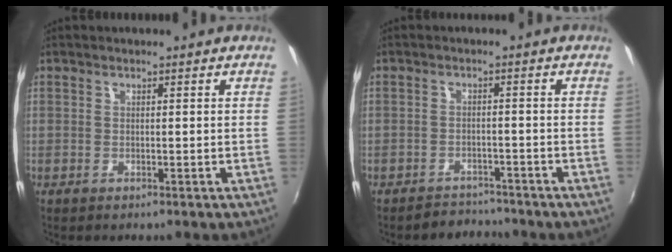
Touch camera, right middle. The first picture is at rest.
{"total": 4.4, "force": [-4.2, 1.3, -0.1], "torque": [-0.013, 0.003, -0.067]}